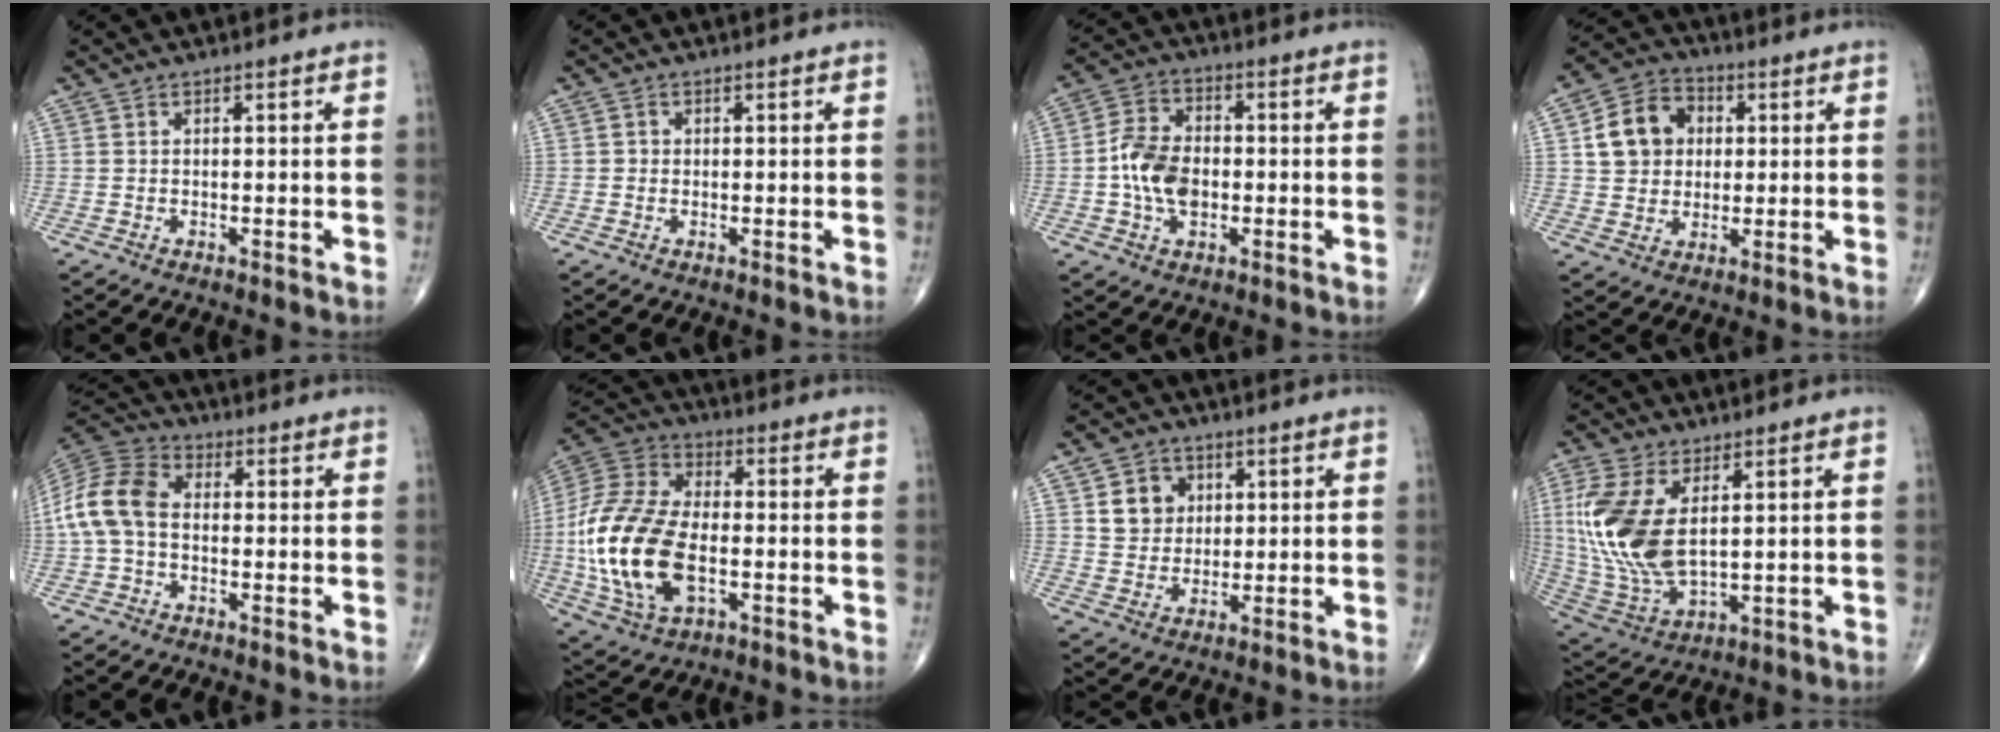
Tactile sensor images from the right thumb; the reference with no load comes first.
{"total": 0.8, "force": [0.0, 0.8, 0.2], "torque": [0.001, 0.002, 0.000]}
{"total": 9.7, "force": [-1.2, 6.4, 7.2], "torque": [-0.120, 0.015, -0.029]}
{"total": 10.8, "force": [2.0, 9.0, 5.6], "torque": [-0.072, 0.008, 0.029]}
{"total": 11.0, "force": [-0.8, 7.4, 8.0], "torque": [-0.165, 0.030, -0.027]}
{"total": 21.4, "force": [-3.4, 12.0, 17.4], "torque": [-0.375, 0.008, -0.059]}
{"total": 6.7, "force": [2.1, 5.8, 2.5], "torque": [-0.016, -0.007, 0.039]}
{"total": 16.5, "force": [3.2, 8.6, 13.8], "torque": [-0.306, -0.016, 0.076]}